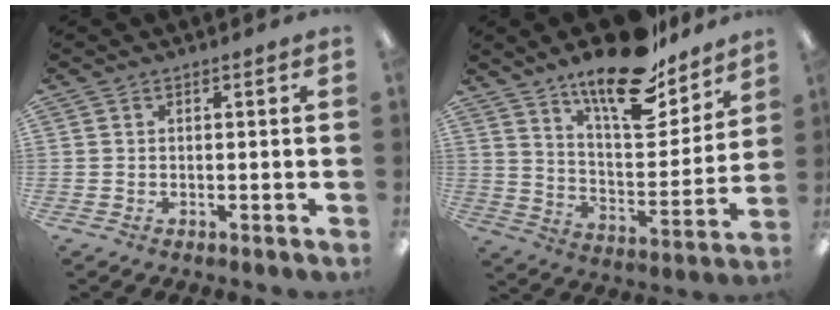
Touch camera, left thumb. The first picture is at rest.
{"total": 20.0, "force": [15.3, 7.0, 10.9], "torque": [-0.172, -0.101, 0.258]}